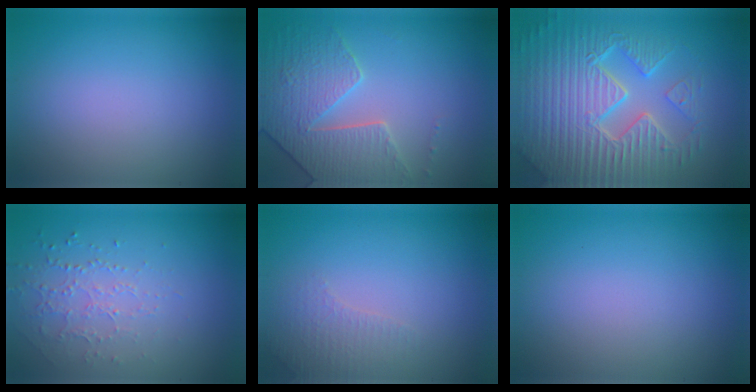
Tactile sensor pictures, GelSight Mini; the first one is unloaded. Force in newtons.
{"total": 4.6, "press": 4.4, "slide": 1.2}
{"total": 9.8, "press": 6.8, "slide": 7.0}
{"total": 1.5, "press": 1.2, "slide": 0.9}
{"total": 2.0, "press": 1.9, "slide": 0.5}
{"total": 0.0}